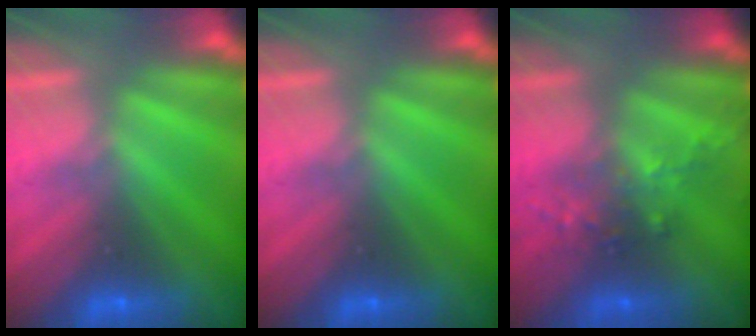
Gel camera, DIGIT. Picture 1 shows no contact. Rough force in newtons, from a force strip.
{"total": 0.0}
{"total": 2.6}